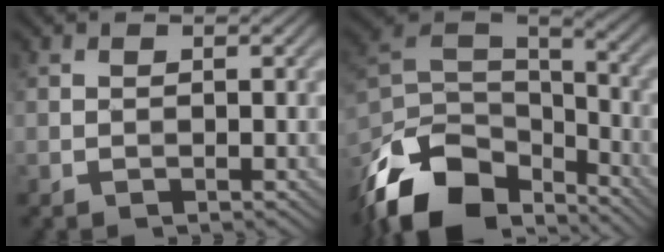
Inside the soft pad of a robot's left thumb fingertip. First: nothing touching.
{"total": 14.4, "force": [-9.6, 7.7, 7.4], "torque": [-0.197, -0.006, -0.176]}